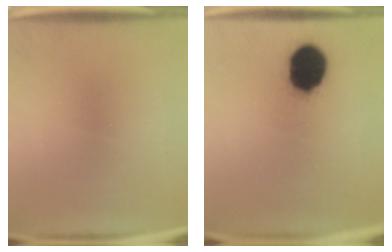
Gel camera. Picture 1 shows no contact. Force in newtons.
{"total": 15.3}